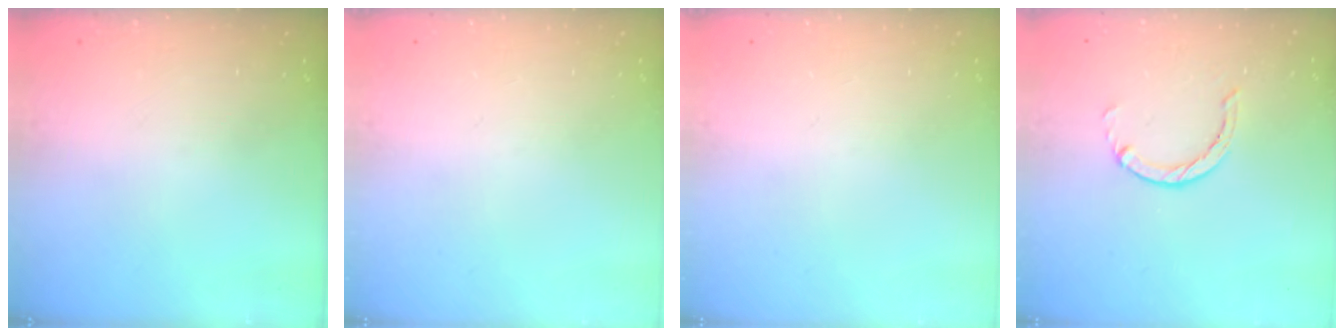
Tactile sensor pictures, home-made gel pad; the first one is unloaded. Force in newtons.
{"total": 0.0}
{"total": 0.0}
{"total": 1.2, "press": 1.2, "slide": 0.2}